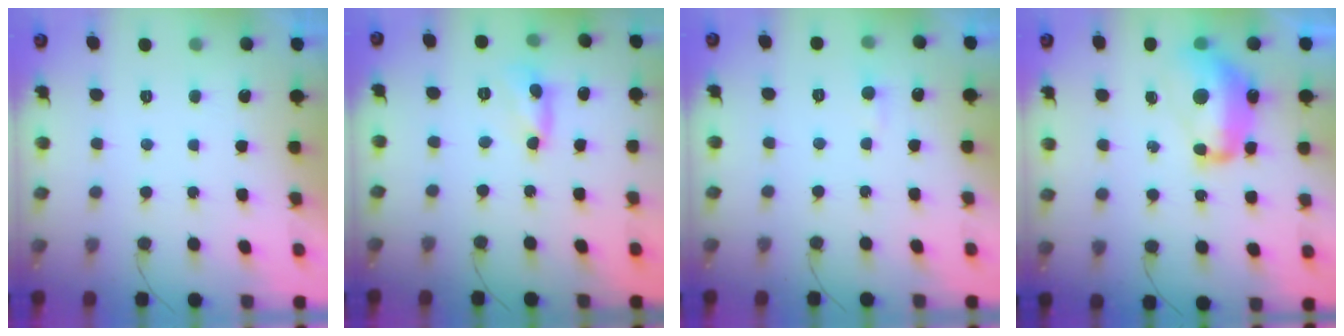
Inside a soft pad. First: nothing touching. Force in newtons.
{"total": 3.2, "press": 3.2, "slide": 0.2}
{"total": 3.1, "press": 3.1, "slide": 0.4}
{"total": 13.5, "press": 13.4, "slide": 1.0}